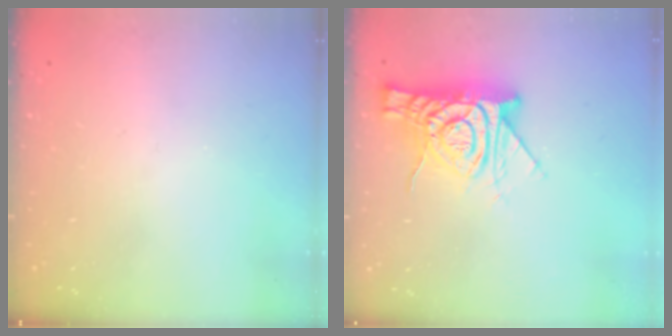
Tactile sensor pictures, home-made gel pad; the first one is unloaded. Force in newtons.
{"total": 13.0, "press": 13.0, "slide": 1.4}